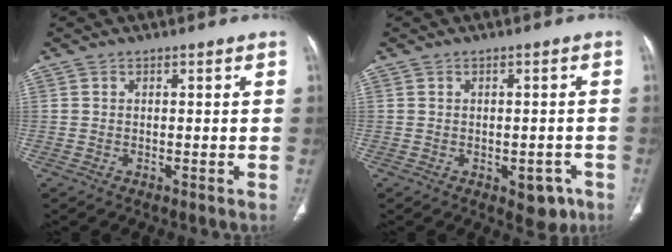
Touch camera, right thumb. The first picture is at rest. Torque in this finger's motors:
{"motor_torque": [2.94, 2.07, 0.48, -0.90, -0.01]}